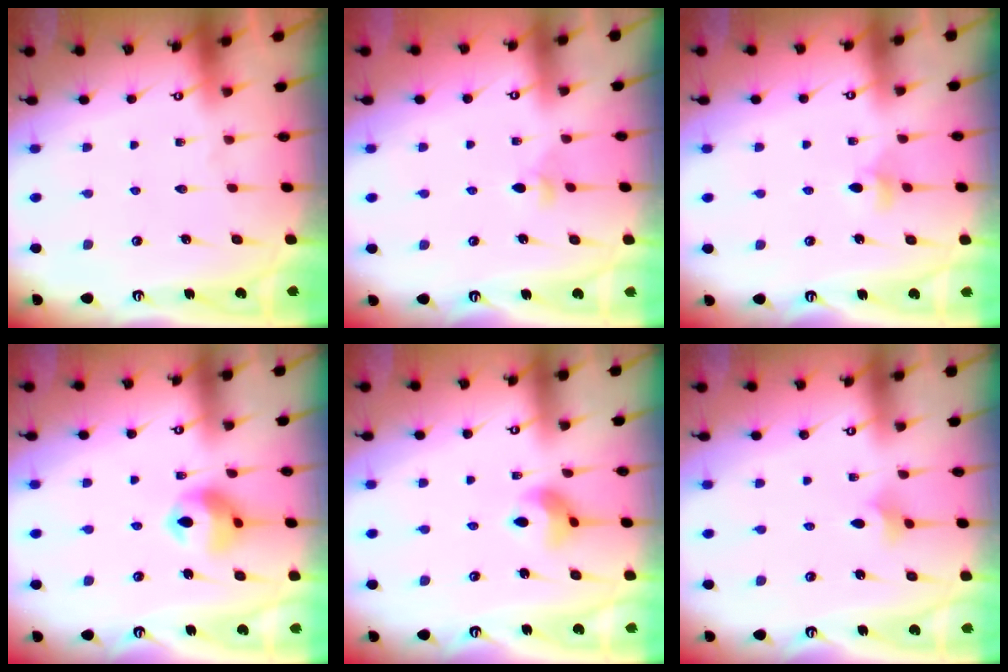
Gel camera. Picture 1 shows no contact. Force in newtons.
{"total": 3.3, "press": 3.2, "slide": 0.9}
{"total": 5.4, "press": 5.3, "slide": 0.6}
{"total": 10.8, "press": 10.7, "slide": 1.4}
{"total": 7.5, "press": 7.5, "slide": 0.4}
{"total": 3.7, "press": 3.6, "slide": 0.8}